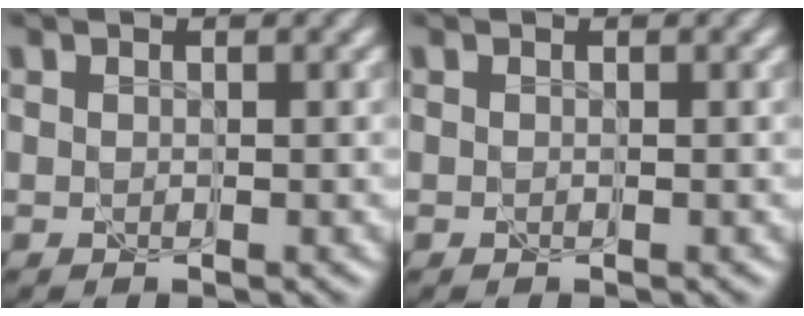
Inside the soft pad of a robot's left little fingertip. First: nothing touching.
{"total": 0.0}